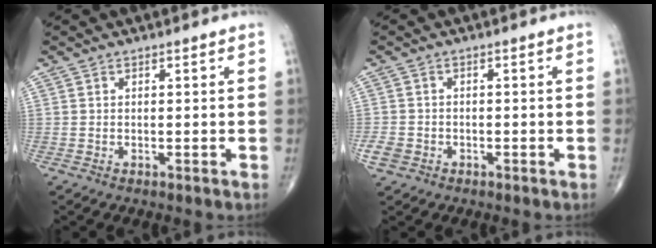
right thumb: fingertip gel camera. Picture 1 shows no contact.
{"total": 2.9, "force": [-1.3, 2.4, 1.1], "torque": [-0.019, 0.008, -0.024]}